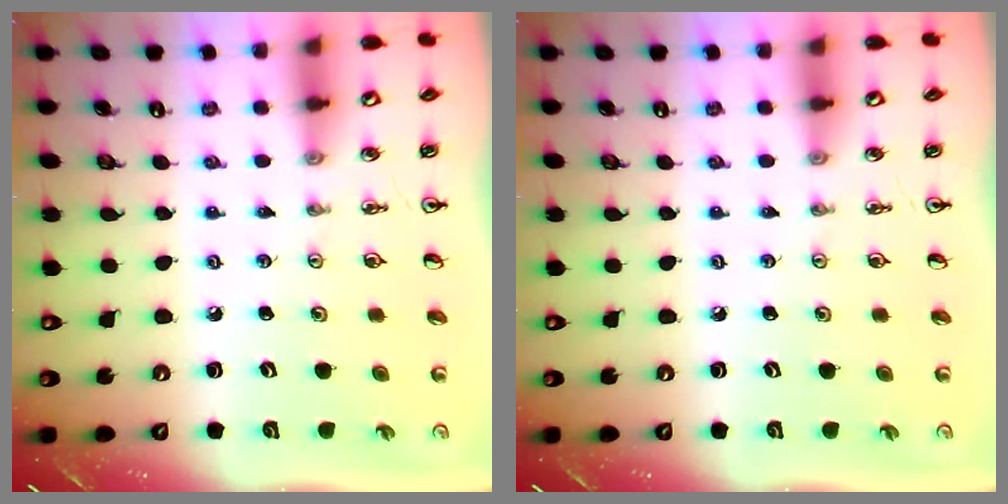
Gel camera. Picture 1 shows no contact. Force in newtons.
{"total": 0.0}